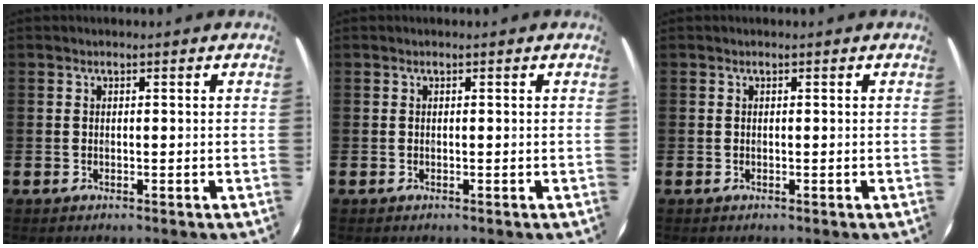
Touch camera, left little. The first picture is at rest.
{"total": 0.0}
{"total": 0.0}